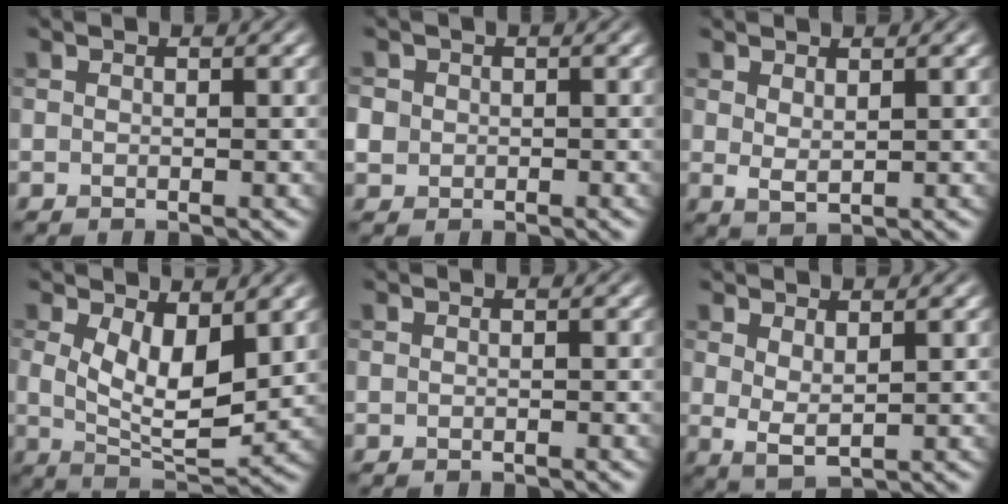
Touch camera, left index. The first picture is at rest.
{"total": 2.1, "force": [-0.1, 2.1, 0.5], "torque": [-0.008, 0.001, -0.005]}
{"total": 1.5, "force": [1.0, 0.5, 1.1], "torque": [-0.022, -0.007, 0.022]}
{"total": 6.6, "force": [1.5, 3.1, 5.6], "torque": [-0.107, -0.015, 0.033]}
{"total": 0.0}
{"total": 2.0, "force": [1.0, 0.6, 1.6], "torque": [-0.033, -0.009, 0.024]}